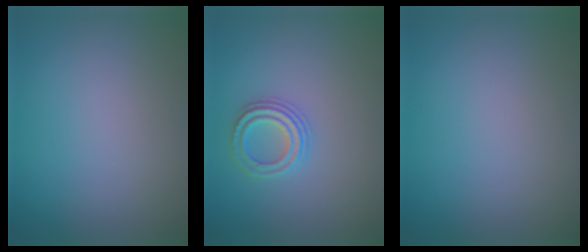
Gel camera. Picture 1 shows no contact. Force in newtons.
{"total": 2.3, "press": 2.2, "slide": 0.8}
{"total": 0.0}